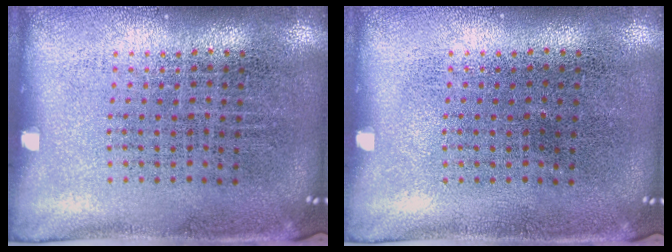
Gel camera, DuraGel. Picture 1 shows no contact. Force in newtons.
{"total": 0.0}